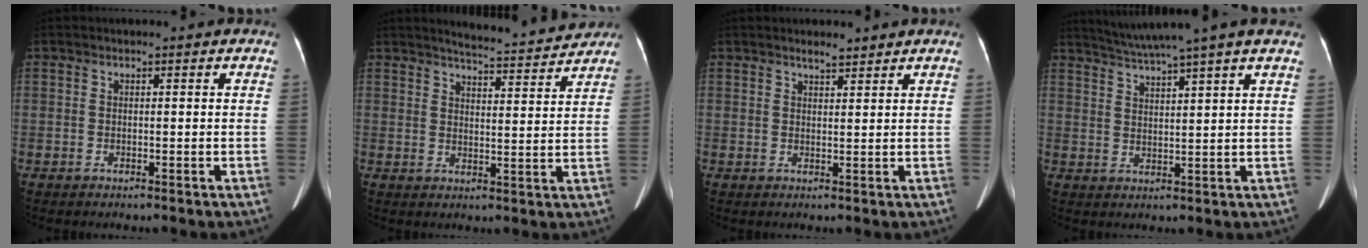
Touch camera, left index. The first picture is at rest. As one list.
[{"total": 9.6, "force": [9.3, 0.5, 2.5], "torque": [-0.041, -0.001, 0.116]}, {"total": 1.7, "force": [1.6, 0.3, 0.6], "torque": [-0.016, -0.005, 0.029]}, {"total": 9.0, "force": [7.7, -2.0, 4.2], "torque": [-0.076, 0.015, 0.116]}]